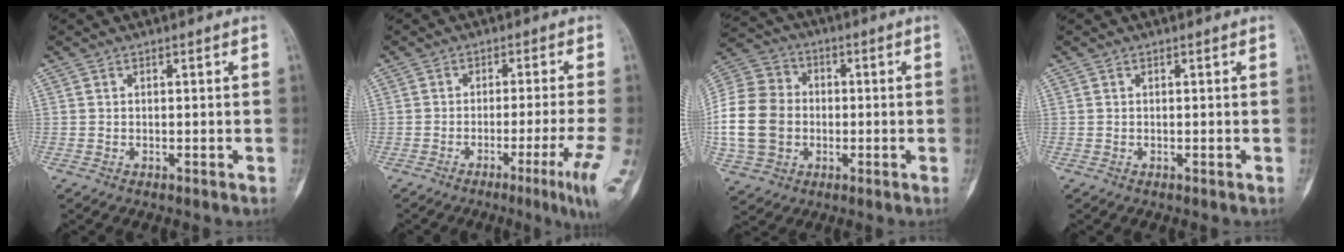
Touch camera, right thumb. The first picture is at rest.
{"total": 7.7, "force": [-3.2, -1.0, 6.9], "torque": [-0.108, -0.009, -0.050]}
{"total": 16.9, "force": [-1.9, 13.8, 9.5], "torque": [-0.190, 0.023, -0.034]}
{"total": 0.0}